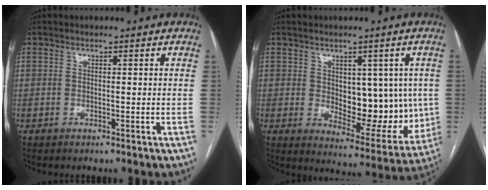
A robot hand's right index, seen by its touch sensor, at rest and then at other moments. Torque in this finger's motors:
{"motor_torque": [0.81, 0.49, 0.23, 0.06]}